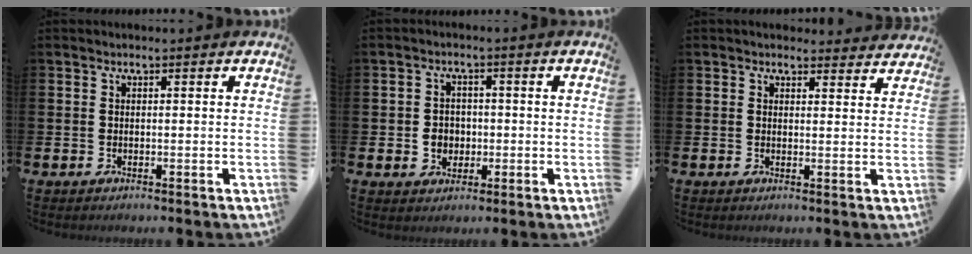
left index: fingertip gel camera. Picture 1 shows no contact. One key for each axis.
{"total": 3.2, "fx": -0.5, "fy": 2.9, "fz": 1.2, "tx": -0.014, "ty": 0.000, "tz": -0.017}
{"total": 2.6, "fx": 2.6, "fy": 0.6, "fz": -0.1, "tx": 0.011, "ty": -0.017, "tz": 0.043}